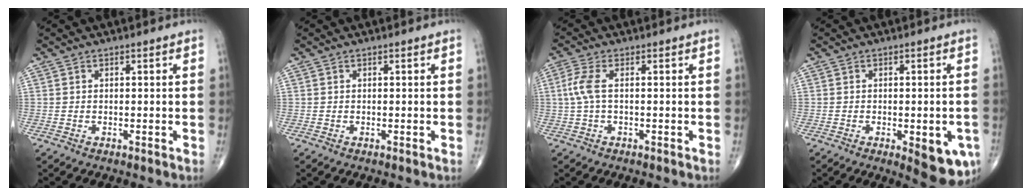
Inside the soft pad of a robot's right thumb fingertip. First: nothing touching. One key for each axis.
{"total": 0.0}
{"total": 4.0, "fx": 0.2, "fy": 1.3, "fz": 3.8, "tx": -0.110, "ty": 0.007, "tz": 0.000}
{"total": 9.1, "fx": -3.1, "fy": 3.4, "fz": 7.8, "tx": -0.075, "ty": -0.004, "tz": -0.030}